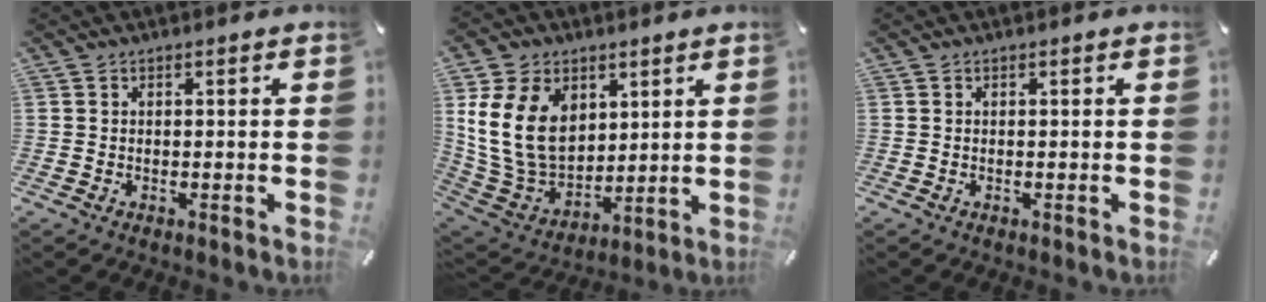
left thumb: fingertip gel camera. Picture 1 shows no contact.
{"total": 17.3, "force": [4.8, 13.1, 10.2], "torque": [-0.221, -0.018, 0.092]}
{"total": 0.0}